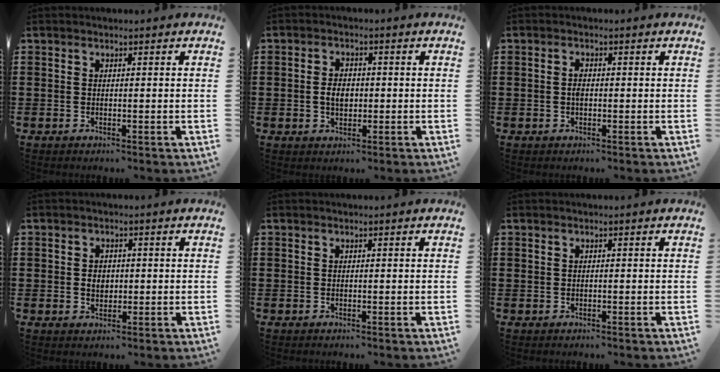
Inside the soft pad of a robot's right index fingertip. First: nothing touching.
{"total": 3.3, "force": [-0.2, 2.0, 2.6], "torque": [-0.043, 0.003, -0.008]}
{"total": 1.6, "force": [-0.1, 0.8, 1.4], "torque": [-0.028, 0.002, -0.003]}
{"total": 2.2, "force": [0.0, 1.5, 1.5], "torque": [-0.024, 0.003, -0.004]}
{"total": 0.0}
{"total": 0.0}